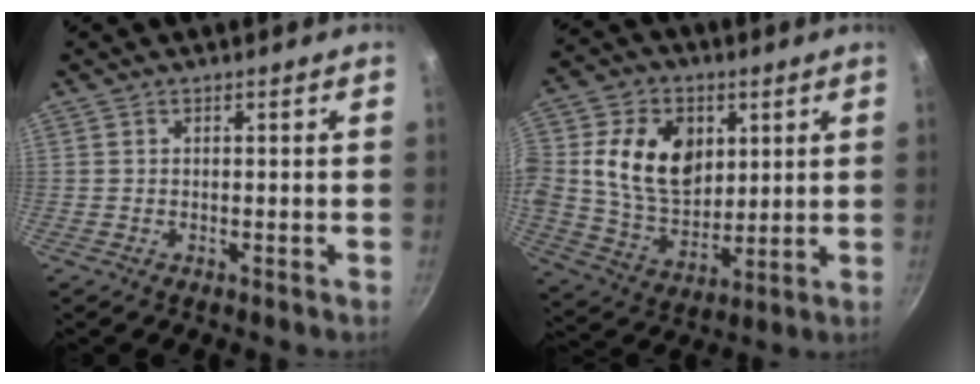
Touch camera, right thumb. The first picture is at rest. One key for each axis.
{"total": 17.3, "fx": 3.9, "fy": 12.7, "fz": 11.2, "tx": -0.176, "ty": -0.011, "tz": 0.070}